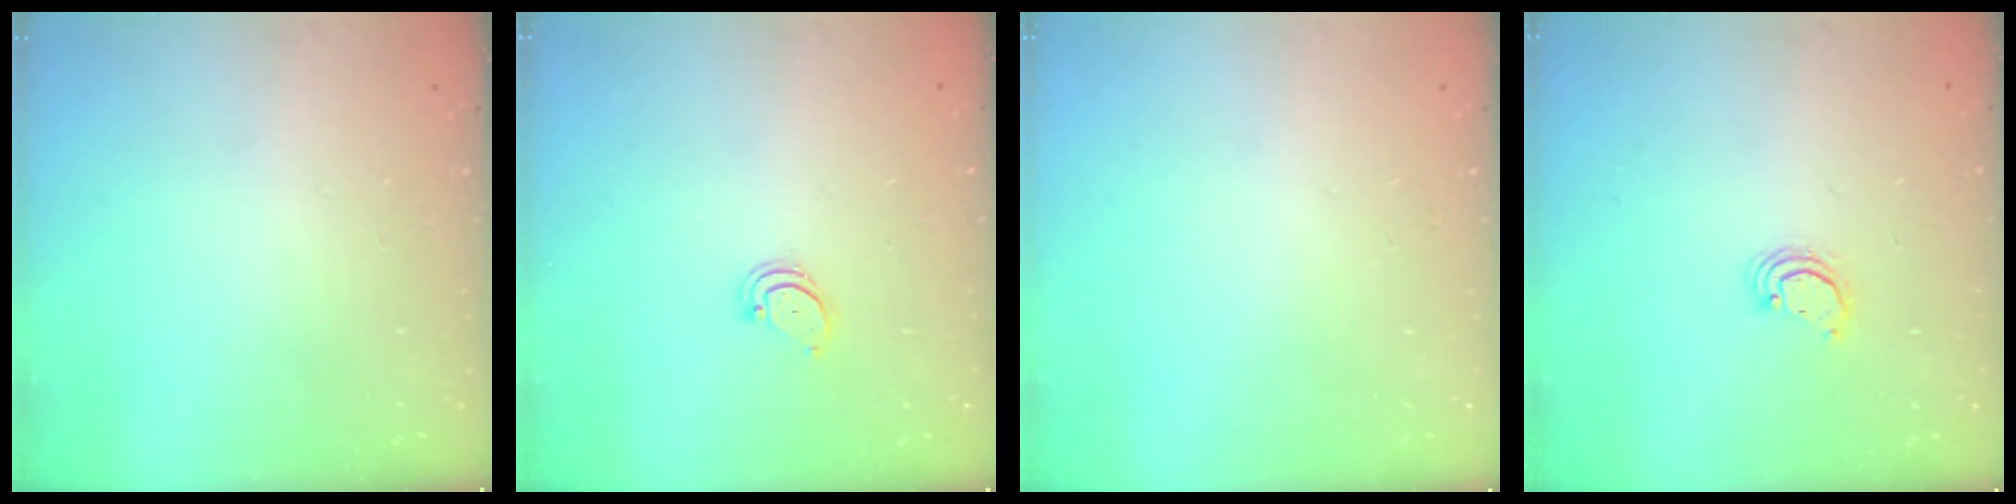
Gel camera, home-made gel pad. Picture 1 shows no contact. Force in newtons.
{"total": 2.2, "press": 2.2, "slide": 0.3}
{"total": 0.0}
{"total": 2.7, "press": 2.7, "slide": 0.2}